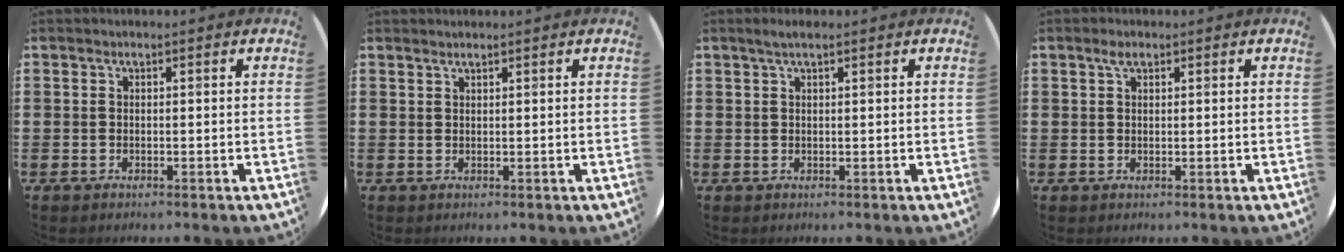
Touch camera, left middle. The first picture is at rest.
{"total": 0.9, "force": [0.8, -0.1, -0.1], "torque": [0.002, 0.000, 0.016]}
{"total": 1.4, "force": [0.9, 0.1, 1.1], "torque": [-0.020, 0.004, 0.015]}
{"total": 1.5, "force": [1.0, 0.7, 1.0], "torque": [-0.014, 0.003, 0.015]}